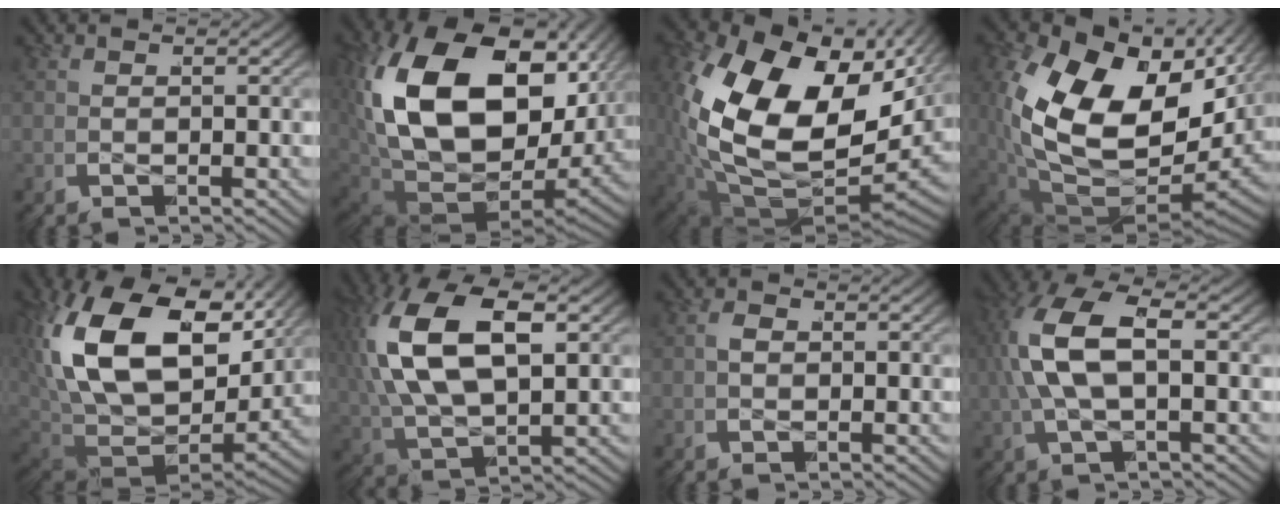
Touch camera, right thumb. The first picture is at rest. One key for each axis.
{"total": 21.3, "fx": 1.7, "fy": 13.9, "fz": 16.1, "tx": -0.328, "ty": -0.055, "tz": 0.050}
{"total": 22.5, "fx": 1.3, "fy": 14.6, "fz": 17.1, "tx": -0.347, "ty": -0.047, "tz": 0.042}
{"total": 20.6, "fx": 1.6, "fy": 13.7, "fz": 15.3, "tx": -0.297, "ty": -0.038, "tz": 0.039}
{"total": 17.3, "fx": 2.4, "fy": 11.5, "fz": 12.8, "tx": -0.288, "ty": -0.036, "tz": 0.052}
{"total": 13.5, "fx": 0.9, "fy": 8.9, "fz": 10.1, "tx": -0.257, "ty": -0.040, "tz": 0.040}
{"total": 1.3, "fx": 0.0, "fy": 1.0, "fz": 0.8, "tx": -0.013, "ty": -0.004, "tz": 0.000}
{"total": 8.2, "fx": 1.1, "fy": 4.3, "fz": 6.9, "tx": -0.160, "ty": -0.004, "tz": 0.022}